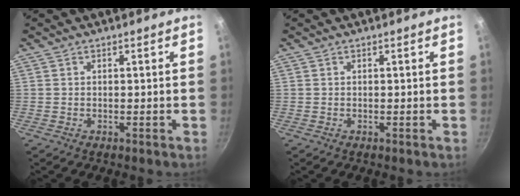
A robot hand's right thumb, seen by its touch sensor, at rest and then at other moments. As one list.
[{"total": 0.0}]